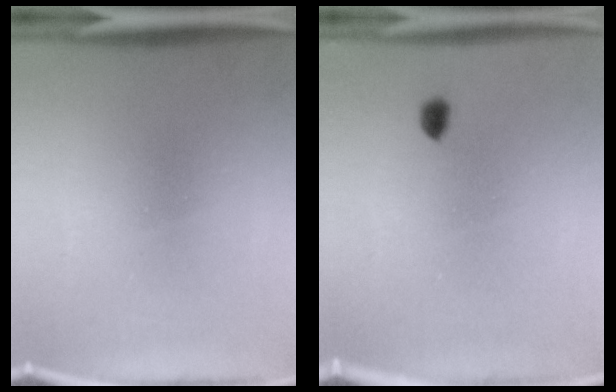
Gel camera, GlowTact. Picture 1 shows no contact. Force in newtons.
{"total": 2.1}